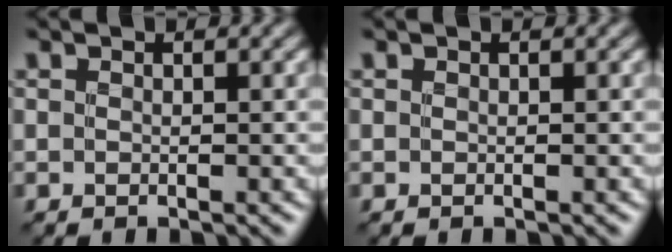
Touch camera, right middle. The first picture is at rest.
{"total": 0.0}